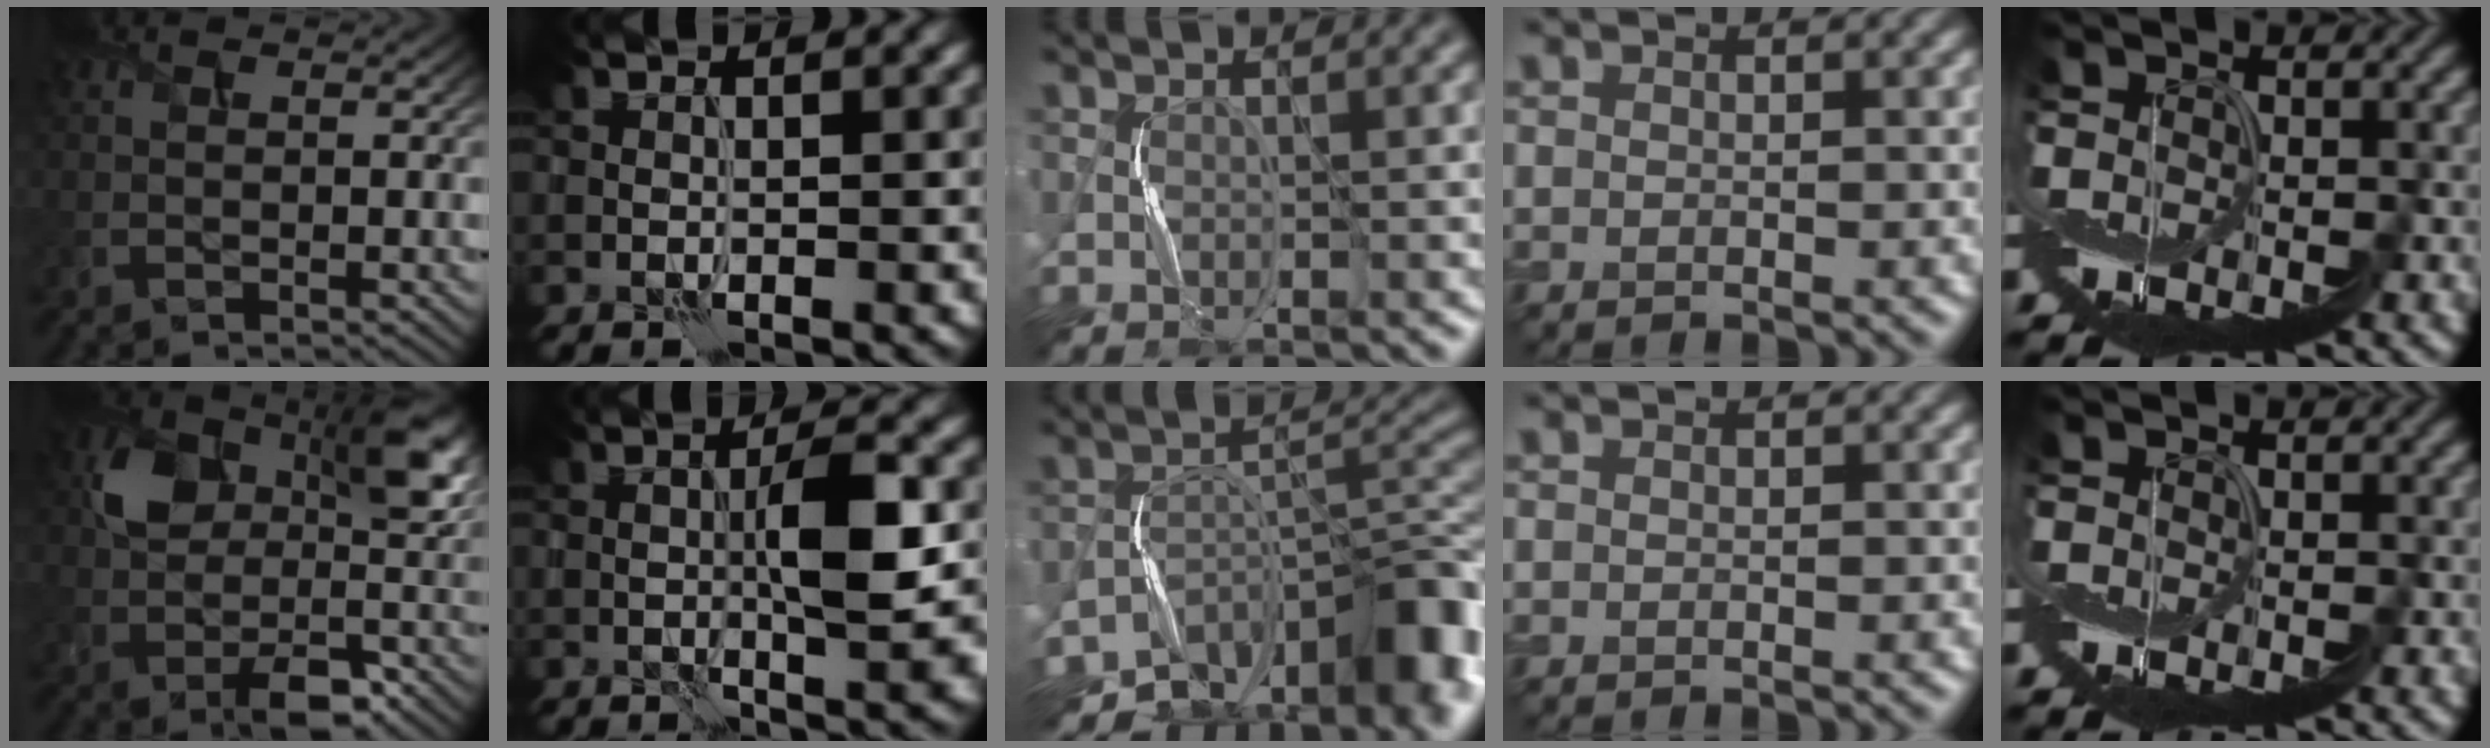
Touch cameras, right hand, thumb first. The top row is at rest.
{"thumb": {"total": 11.4, "force": [0.7, 7.6, 8.5], "torque": [-0.149, -0.005, 0.009]}, "index": {"total": 5.8, "force": [0.0, 1.1, 5.7], "torque": [-0.097, 0.006, -0.001]}, "middle": {"total": 10.9, "force": [-8.0, 5.3, 5.2], "torque": [-0.043, 0.003, -0.133]}}